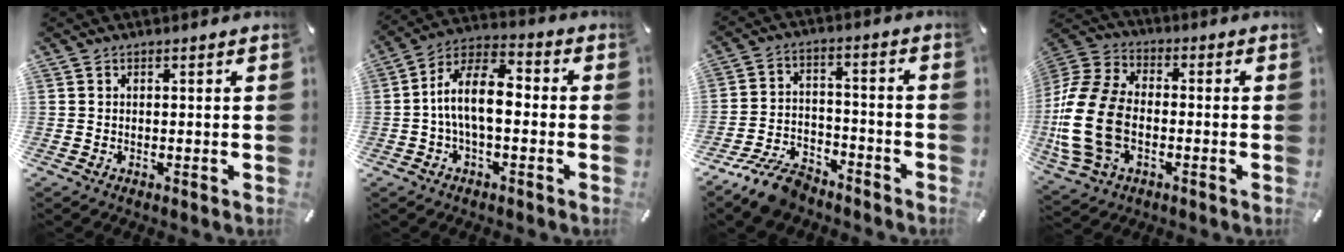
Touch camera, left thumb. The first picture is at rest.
{"total": 11.6, "force": [-1.7, 6.0, 9.8], "torque": [-0.190, 0.016, -0.027]}
{"total": 10.0, "force": [-8.0, 4.5, 4.1], "torque": [-0.068, 0.050, -0.148]}
{"total": 17.9, "force": [-4.3, 13.0, 11.6], "torque": [-0.261, 0.024, -0.077]}